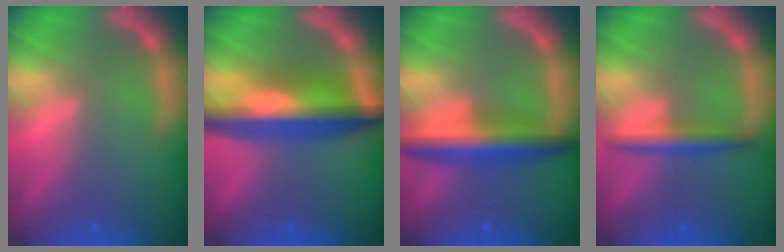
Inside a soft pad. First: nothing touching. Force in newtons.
{"total": 9.6}
{"total": 6.0}
{"total": 3.0}